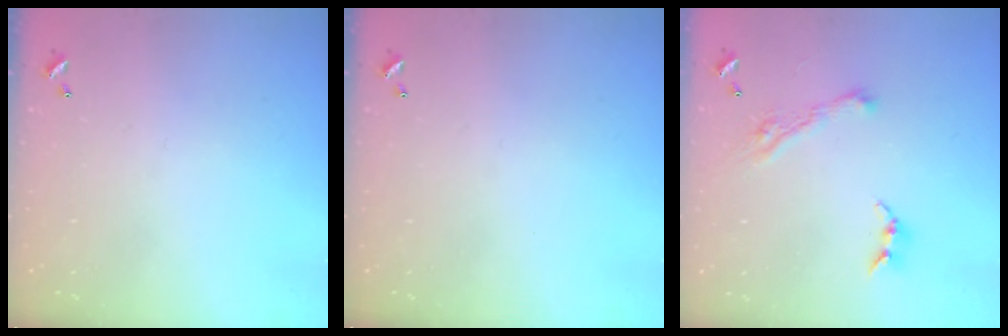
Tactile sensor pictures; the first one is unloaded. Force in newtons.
{"total": 0.0}
{"total": 5.8, "press": 5.8, "slide": 0.9}